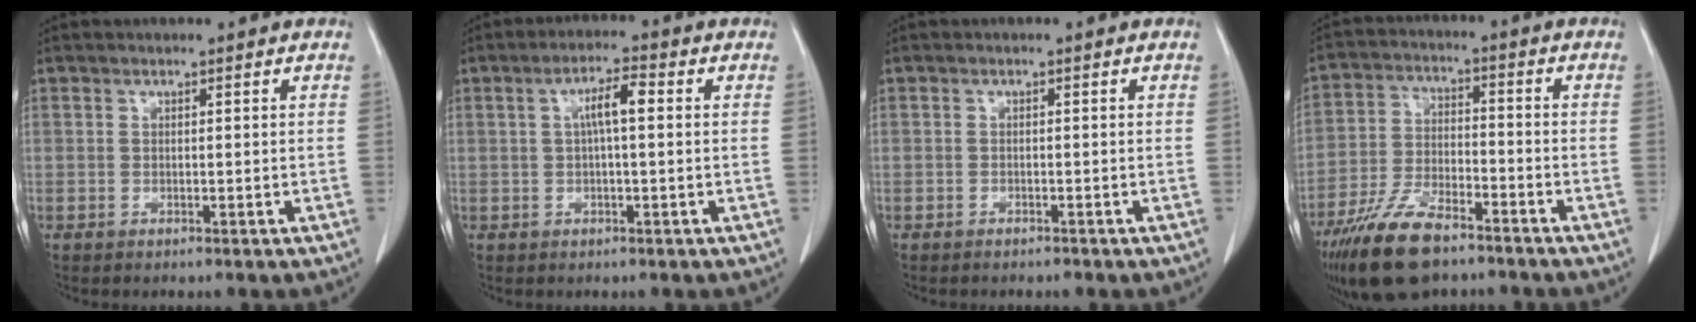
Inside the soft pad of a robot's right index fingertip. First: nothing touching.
{"total": 4.4, "force": [0.7, 0.7, 4.3], "torque": [-0.078, 0.013, 0.009]}
{"total": 0.9, "force": [-0.9, 0.3, 0.0], "torque": [-0.002, 0.001, -0.014]}
{"total": 12.0, "force": [-8.6, 4.2, 7.2], "torque": [-0.144, -0.015, -0.159]}